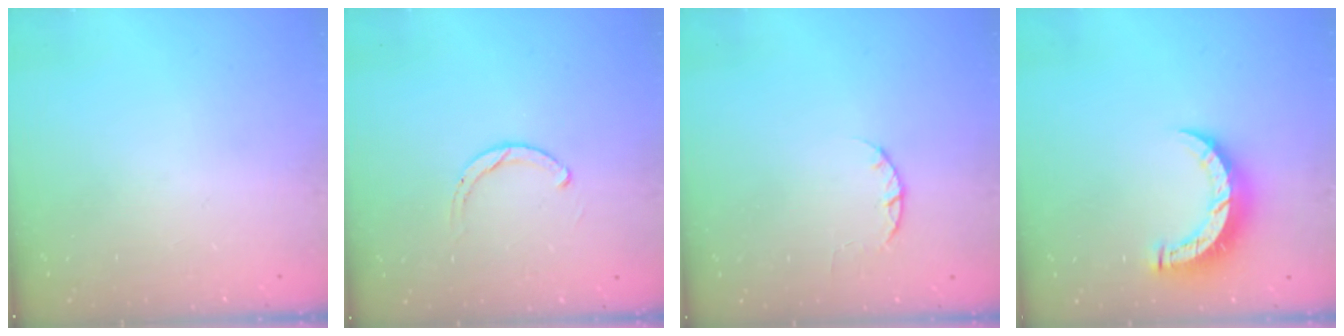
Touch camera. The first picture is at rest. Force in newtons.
{"total": 1.9, "press": 1.9, "slide": 0.2}
{"total": 2.4, "press": 2.4, "slide": 0.4}
{"total": 10.2, "press": 10.1, "slide": 1.0}